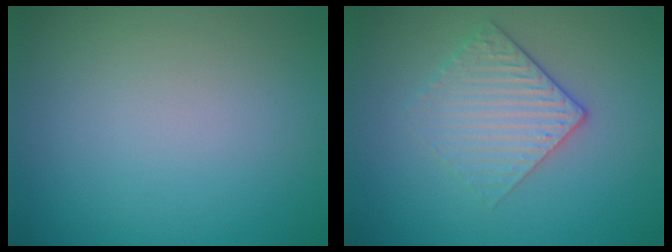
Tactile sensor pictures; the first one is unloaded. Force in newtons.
{"total": 3.0, "press": 2.6, "slide": 1.5}